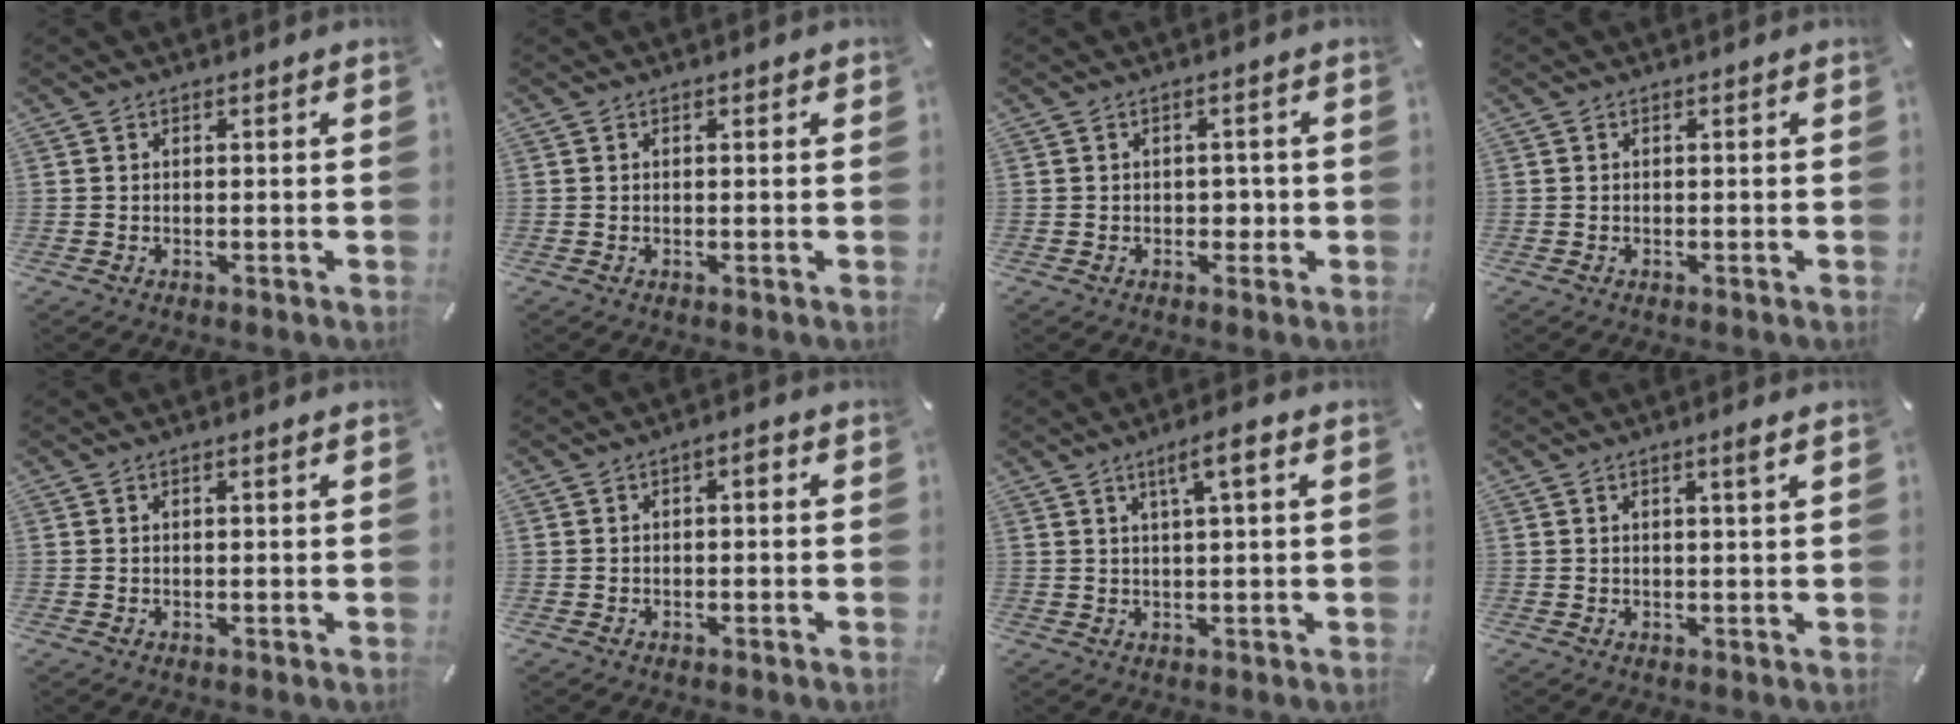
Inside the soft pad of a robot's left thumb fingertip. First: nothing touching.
{"total": 0.0}
{"total": 2.3, "force": [-0.3, 2.0, 1.2], "torque": [-0.015, 0.001, -0.010]}
{"total": 0.0}
{"total": 0.6, "force": [0.2, 0.1, 0.6], "torque": [-0.010, 0.001, 0.003]}
{"total": 1.7, "force": [-0.4, 1.2, 1.1], "torque": [-0.015, 0.007, -0.015]}
{"total": 4.9, "force": [2.4, 1.2, 4.1], "torque": [-0.069, -0.002, 0.036]}
{"total": 1.9, "force": [1.0, -0.1, 1.6], "torque": [-0.033, -0.002, 0.016]}